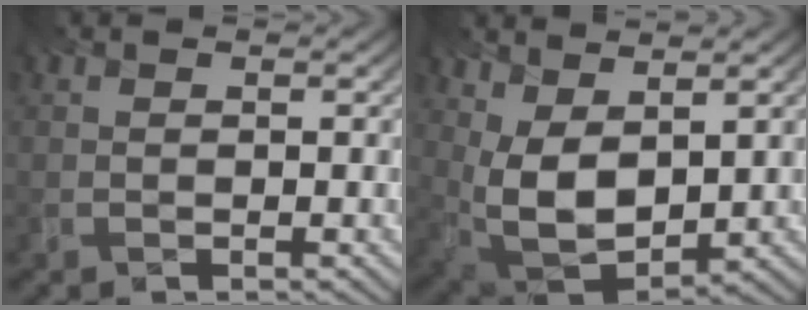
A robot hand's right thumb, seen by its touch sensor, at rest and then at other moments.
{"total": 10.8, "force": [2.1, 6.1, 8.7], "torque": [-0.225, -0.003, 0.068]}